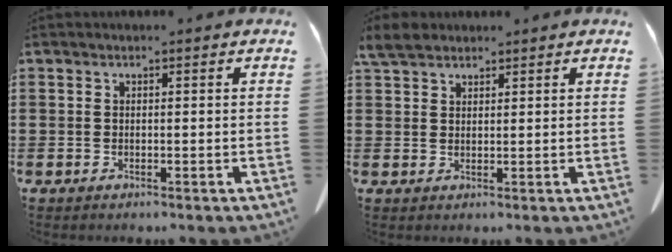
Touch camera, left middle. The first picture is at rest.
{"total": 3.5, "force": [3.0, 1.2, 1.5], "torque": [-0.037, 0.001, 0.057]}